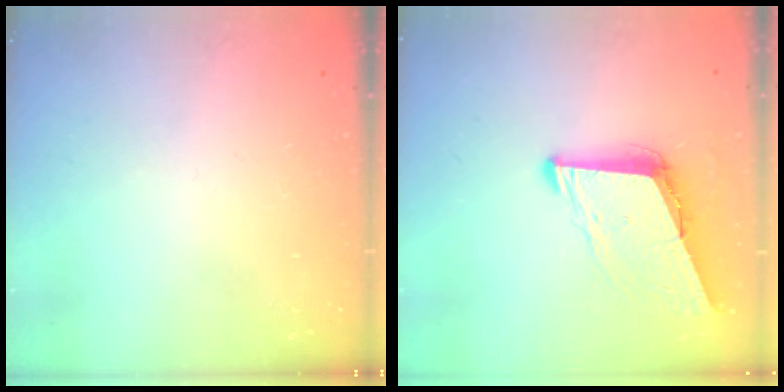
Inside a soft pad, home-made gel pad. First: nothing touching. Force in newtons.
{"total": 8.8, "press": 8.1, "slide": 3.6}